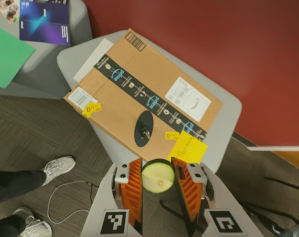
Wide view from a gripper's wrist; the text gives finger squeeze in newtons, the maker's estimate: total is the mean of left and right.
{"total": 10.4, "left": 10.6, "right": 10.3}